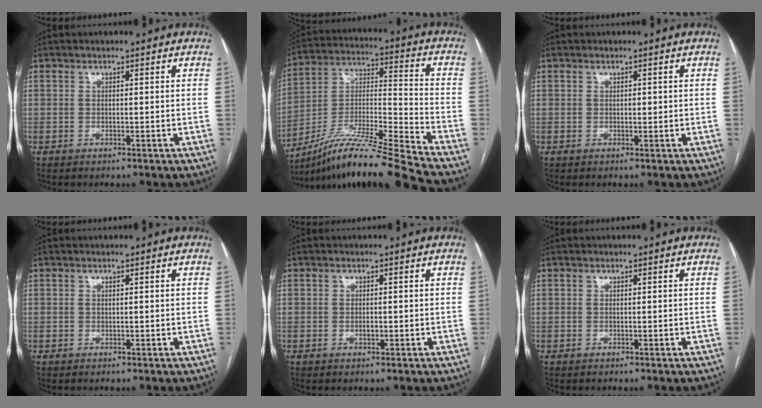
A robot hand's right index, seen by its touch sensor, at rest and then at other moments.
{"total": 20.1, "force": [-17.1, -2.2, 10.4], "torque": [-0.203, -0.011, -0.309]}
{"total": 0.7, "force": [0.1, 0.5, 0.6], "torque": [-0.007, 0.001, 0.001]}
{"total": 0.0}
{"total": 0.7, "force": [-0.2, 0.3, 0.6], "torque": [-0.012, 0.000, -0.003]}
{"total": 0.0}